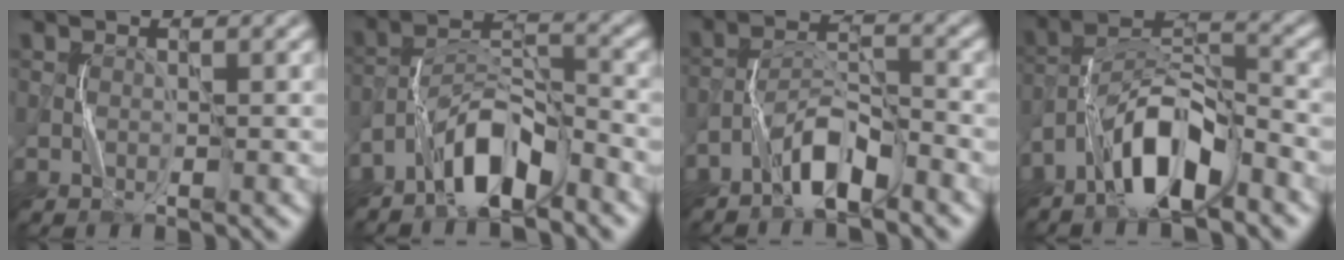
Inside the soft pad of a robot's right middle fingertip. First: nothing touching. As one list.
[{"total": 5.9, "force": [-4.3, 1.7, 3.6], "torque": [-0.064, 0.008, -0.083]}, {"total": 4.5, "force": [-3.3, 1.2, 2.8], "torque": [-0.049, 0.014, -0.065]}, {"total": 7.6, "force": [-5.1, 2.2, 5.2], "torque": [-0.093, 0.012, -0.097]}]